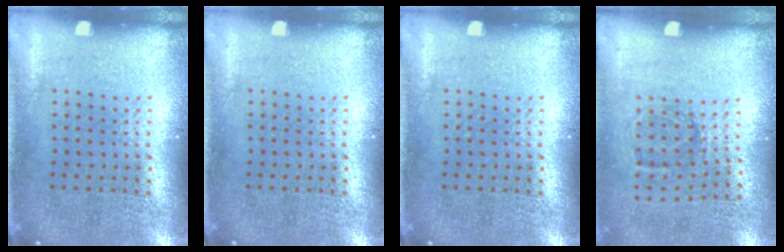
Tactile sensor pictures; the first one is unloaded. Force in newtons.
{"total": 0.0}
{"total": 0.0}
{"total": 1.2, "press": 0.8, "slide": 0.8}